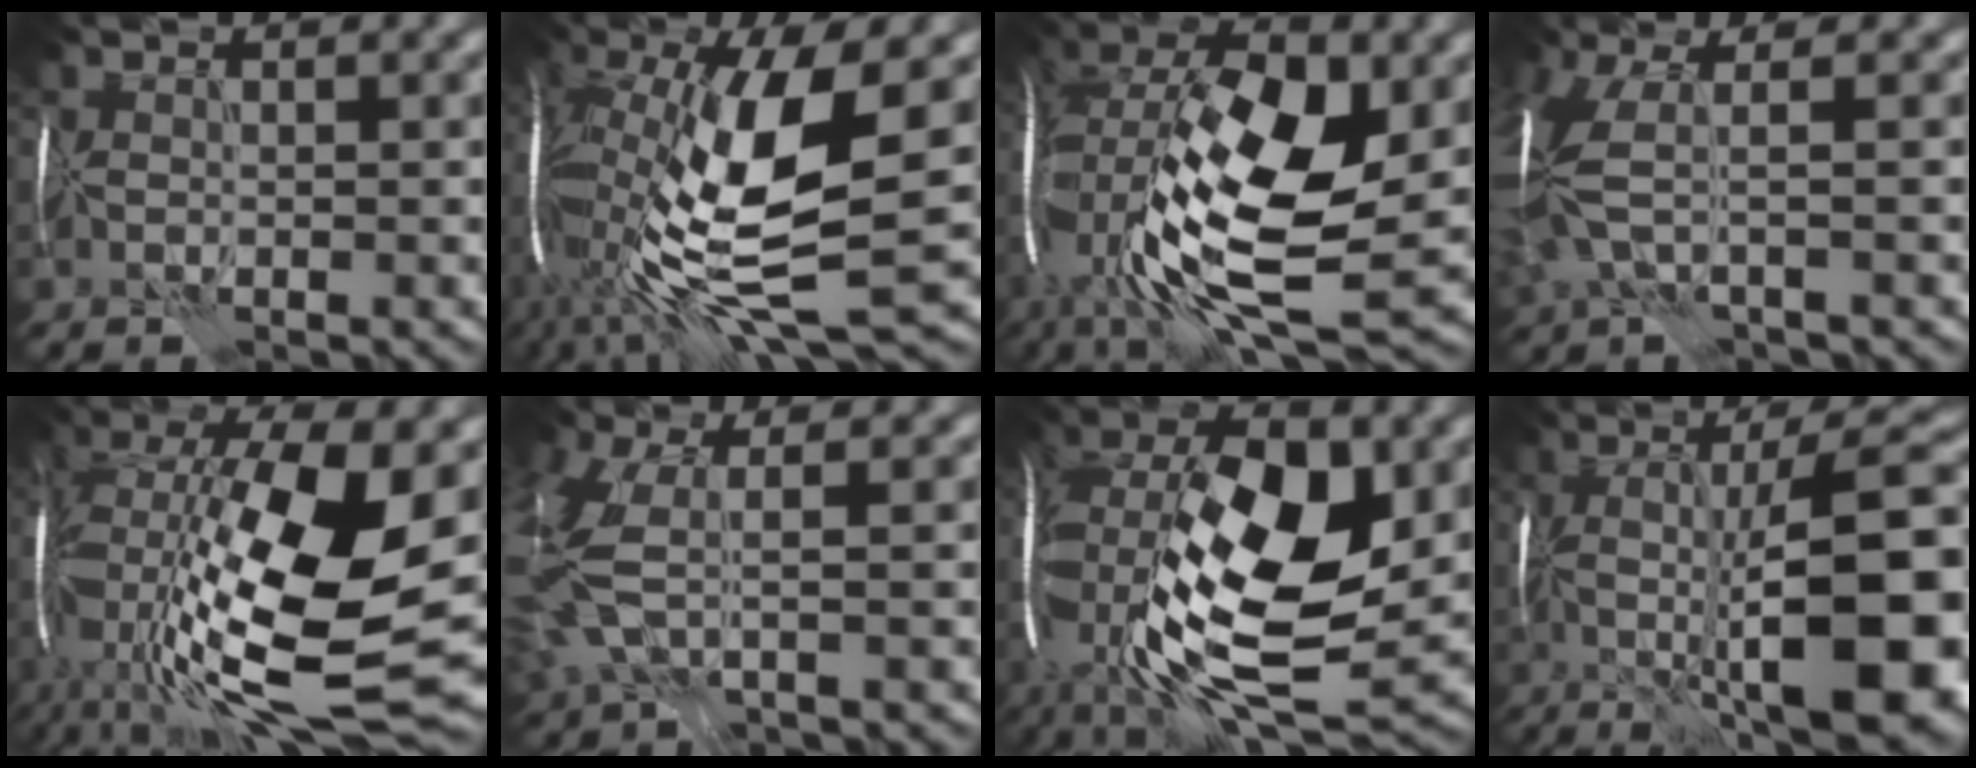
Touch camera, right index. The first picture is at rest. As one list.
[{"total": 15.7, "force": [-1.7, 5.6, 14.6], "torque": [-0.282, -0.014, -0.024]}, {"total": 17.9, "force": [-1.7, 7.8, 16.0], "torque": [-0.320, 0.001, -0.033]}, {"total": 5.8, "force": [-0.4, 2.3, 5.3], "torque": [-0.141, -0.004, -0.016]}, {"total": 19.3, "force": [-0.4, 7.7, 17.7], "torque": [-0.353, -0.025, 0.007]}, {"total": 7.5, "force": [-0.2, 3.7, 6.4], "torque": [-0.175, -0.016, -0.009]}, {"total": 17.9, "force": [-0.6, 8.6, 15.6], "torque": [-0.317, 0.010, -0.016]}, {"total": 14.6, "force": [-1.9, 3.8, 13.9], "torque": [-0.197, 0.006, -0.024]}]